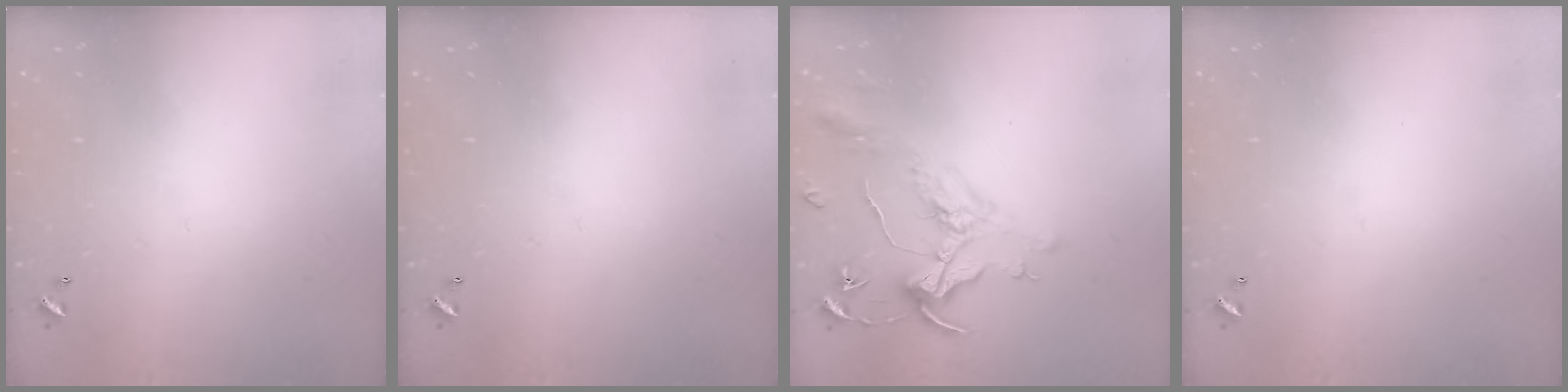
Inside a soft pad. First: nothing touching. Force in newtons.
{"total": 0.0}
{"total": 1.6, "press": 1.4, "slide": 0.7}
{"total": 0.0}